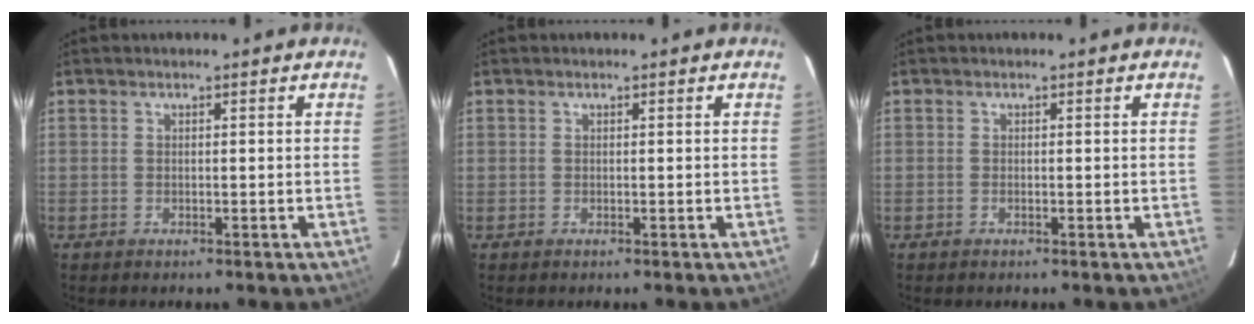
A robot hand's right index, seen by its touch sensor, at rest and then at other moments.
{"total": 0.0}
{"total": 0.0}